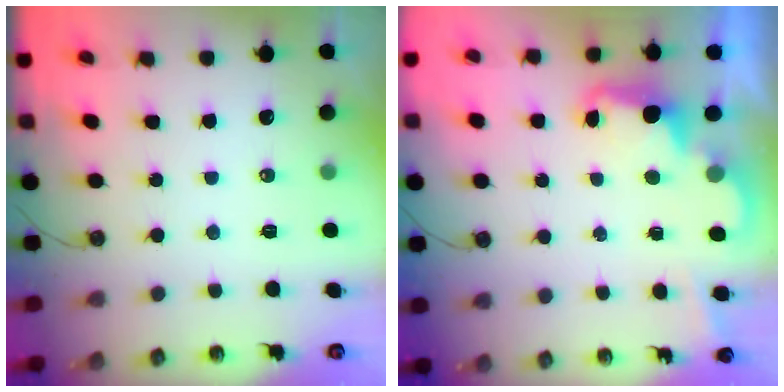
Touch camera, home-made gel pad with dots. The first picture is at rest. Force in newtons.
{"total": 2.5, "press": 2.5, "slide": 0.6}